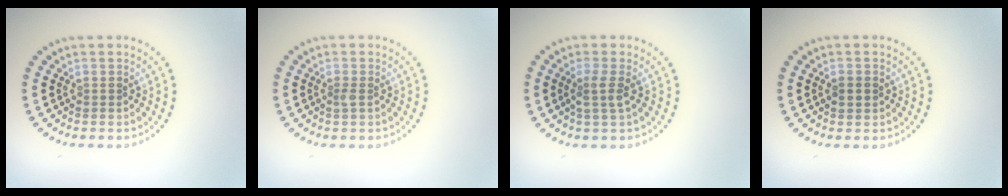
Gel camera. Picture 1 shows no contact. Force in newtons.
{"total": 0.6, "press": 0.5, "slide": 0.3}
{"total": 1.9, "press": 1.5, "slide": 1.1}
{"total": 1.9, "press": 1.9, "slide": 0.1}